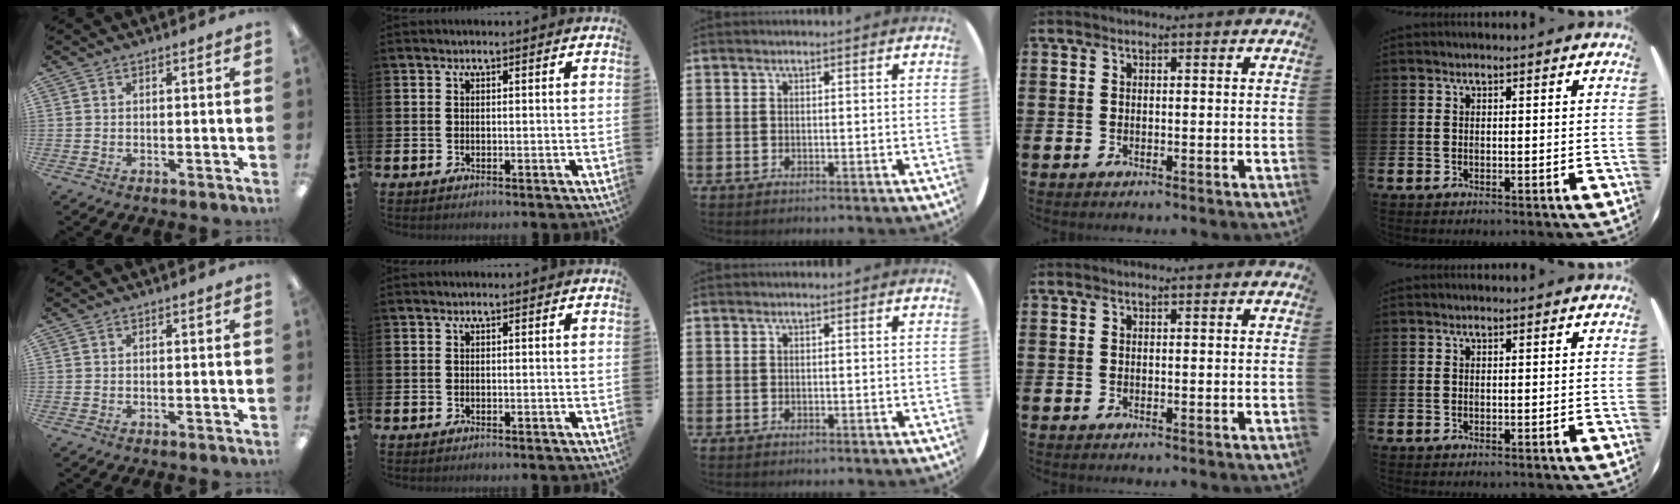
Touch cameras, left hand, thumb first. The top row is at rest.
{}